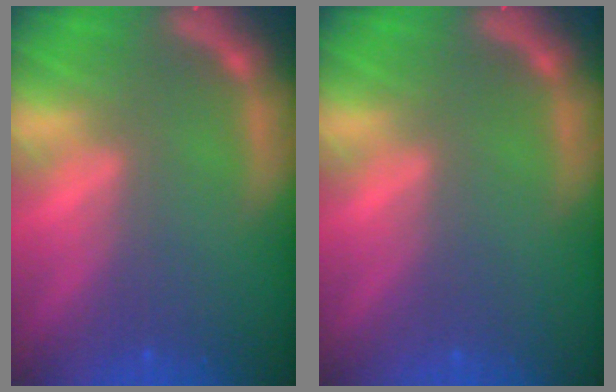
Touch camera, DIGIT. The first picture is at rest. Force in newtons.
{"total": 0.0}